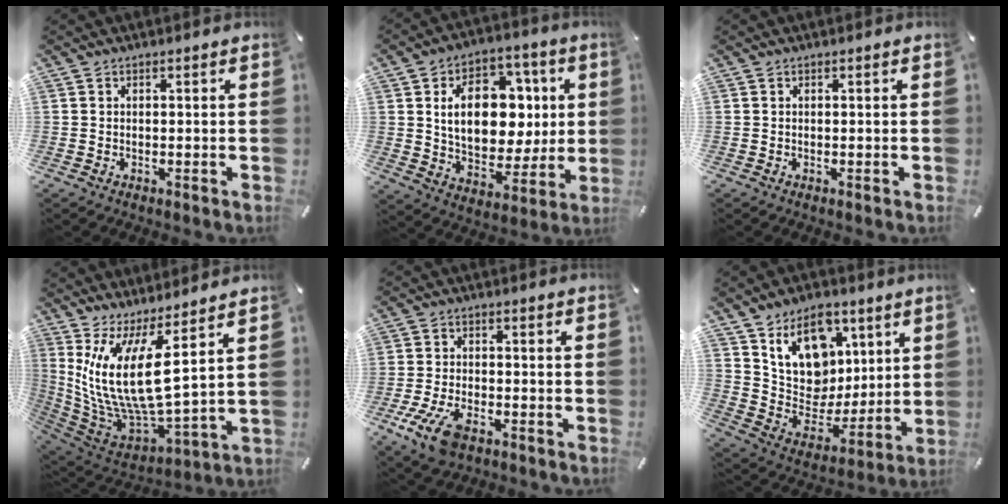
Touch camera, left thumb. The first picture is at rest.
{"total": 17.2, "force": [3.1, 12.5, 11.4], "torque": [-0.182, 0.000, 0.061]}
{"total": 0.0}
{"total": 16.3, "force": [5.4, 5.5, 14.4], "torque": [-0.333, -0.068, 0.091]}
{"total": 9.0, "force": [-4.9, 4.6, 6.0], "torque": [-0.142, 0.009, -0.093]}
{"total": 15.1, "force": [7.6, 11.6, 5.9], "torque": [-0.097, -0.049, 0.151]}